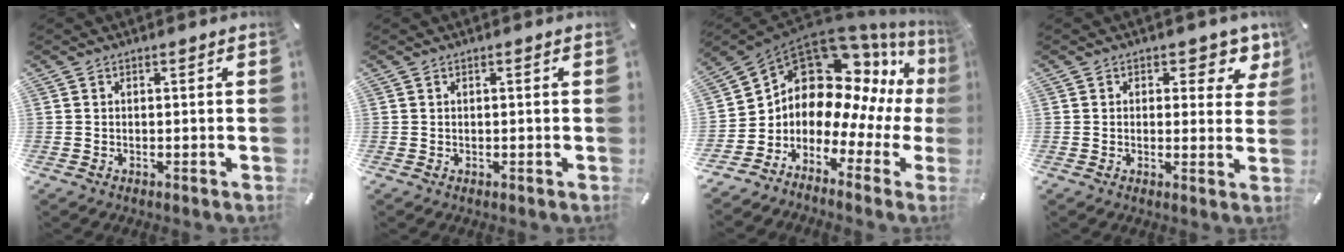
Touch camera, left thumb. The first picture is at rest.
{"total": 0.0}
{"total": 14.4, "force": [5.5, 10.9, 7.6], "torque": [-0.152, -0.078, 0.105]}
{"total": 5.9, "force": [3.2, 3.6, 3.4], "torque": [-0.029, -0.014, 0.050]}